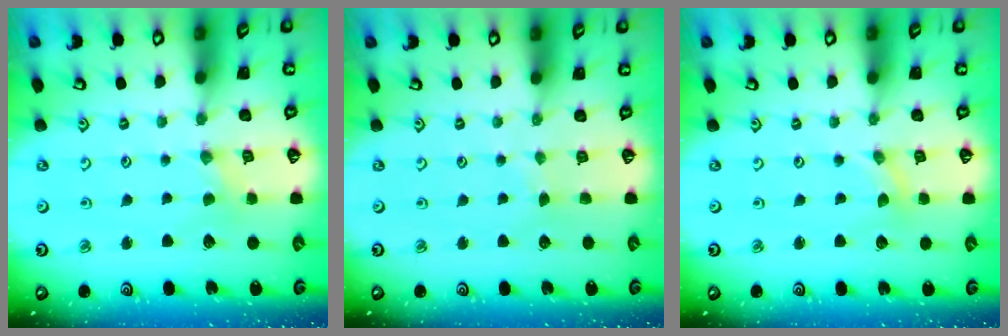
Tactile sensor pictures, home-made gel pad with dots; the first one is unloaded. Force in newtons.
{"total": 1.1, "press": 1.1, "slide": 0.2}
{"total": 0.0}